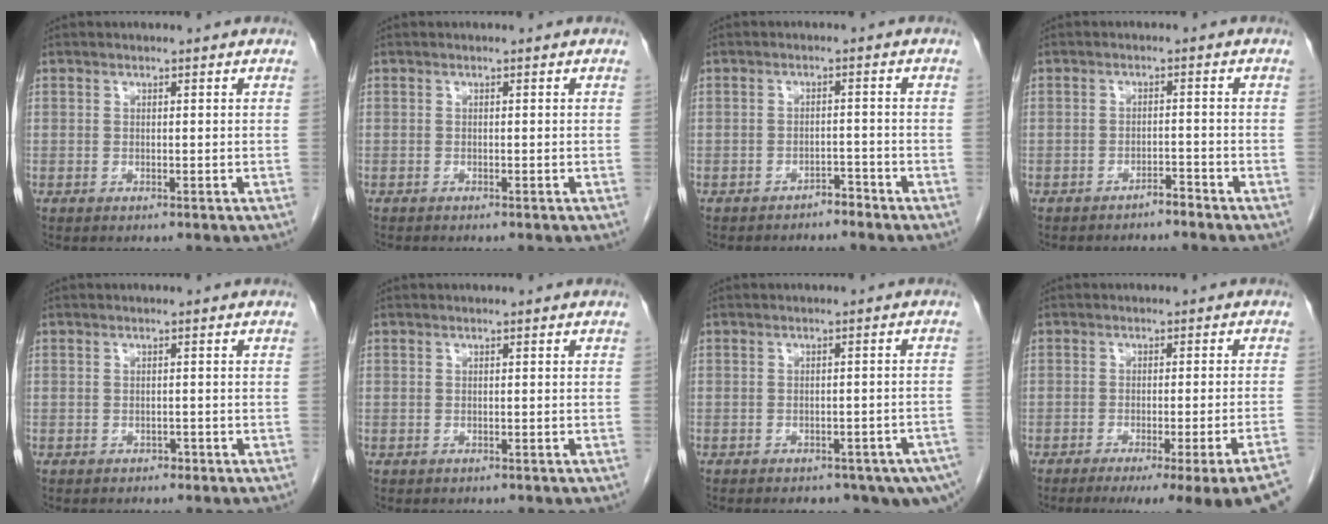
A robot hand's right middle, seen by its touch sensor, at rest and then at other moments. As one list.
[{"total": 0.8, "force": [-0.7, 0.0, 0.3], "torque": [-0.005, -0.001, -0.010]}, {"total": 2.4, "force": [-2.3, 0.7, 0.4], "torque": [-0.004, -0.001, -0.032]}, {"total": 2.0, "force": [-1.9, 0.1, 0.5], "torque": [-0.007, -0.002, -0.028]}, {"total": 0.8, "force": [-0.6, 0.5, 0.2], "torque": [-0.007, 0.001, -0.009]}, {"total": 0.0}, {"total": 13.5, "force": [-9.6, 5.0, 8.0], "torque": [-0.084, -0.002, -0.108]}, {"total": 17.3, "force": [-13.9, -1.0, 10.3], "torque": [-0.065, -0.031, -0.174]}]